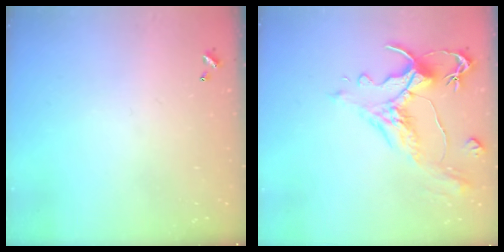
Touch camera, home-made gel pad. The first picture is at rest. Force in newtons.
{"total": 1.6, "press": 0.6, "slide": 1.5}